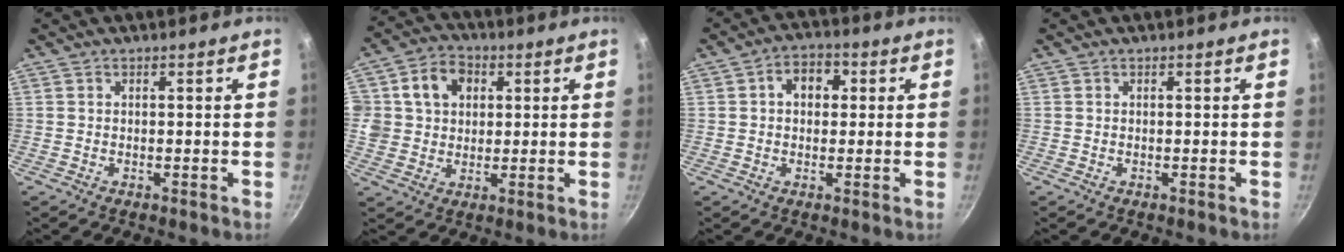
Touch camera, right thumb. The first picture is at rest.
{"total": 9.5, "force": [2.6, 8.0, 4.4], "torque": [-0.046, 0.007, 0.036]}
{"total": 6.2, "force": [1.3, 4.6, 4.0], "torque": [-0.026, 0.012, 0.010]}
{"total": 0.0}